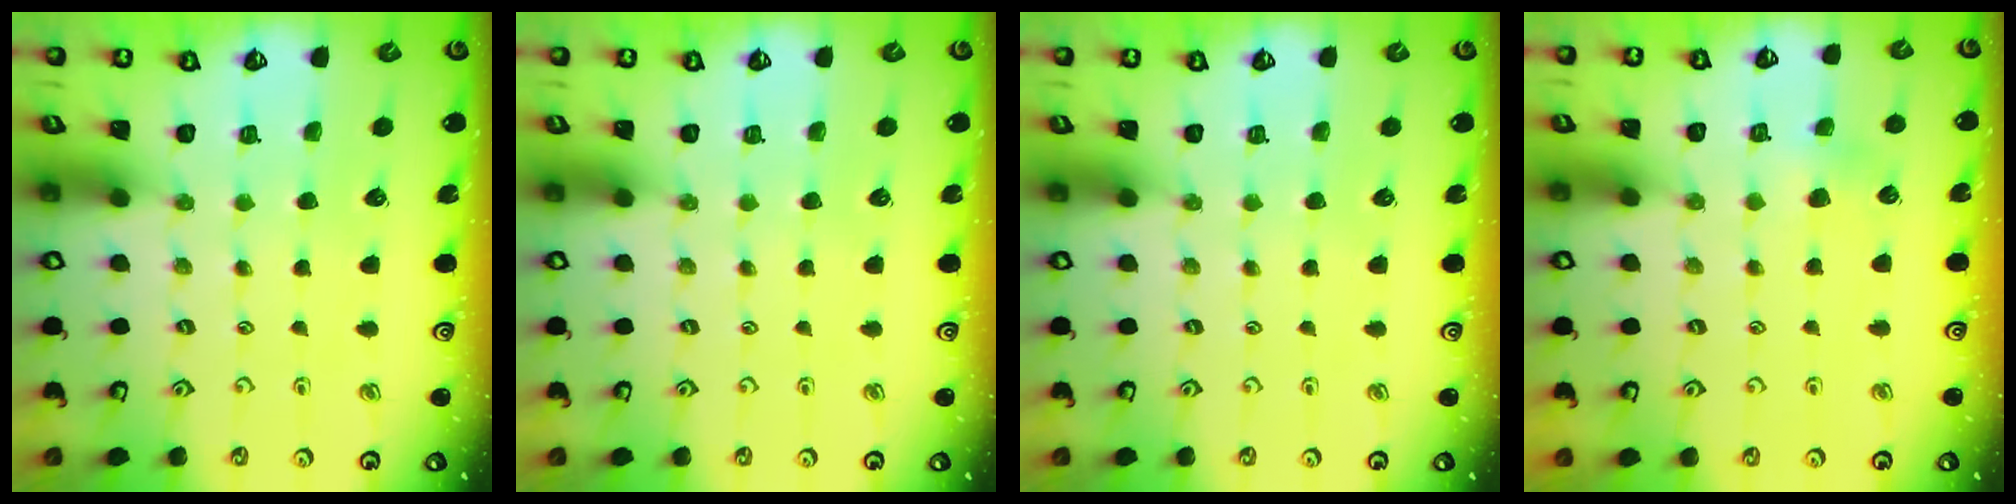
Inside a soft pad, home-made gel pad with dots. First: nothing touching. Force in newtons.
{"total": 0.0}
{"total": 0.0}
{"total": 3.8, "press": 3.7, "slide": 0.4}